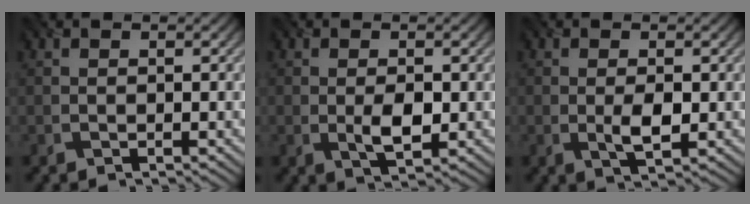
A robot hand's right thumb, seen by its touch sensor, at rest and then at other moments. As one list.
[{"total": 3.5, "force": [-0.4, 1.6, 3.1], "torque": [-0.056, -0.006, -0.002]}, {"total": 3.1, "force": [-0.3, 1.2, 2.8], "torque": [-0.055, -0.005, -0.002]}]